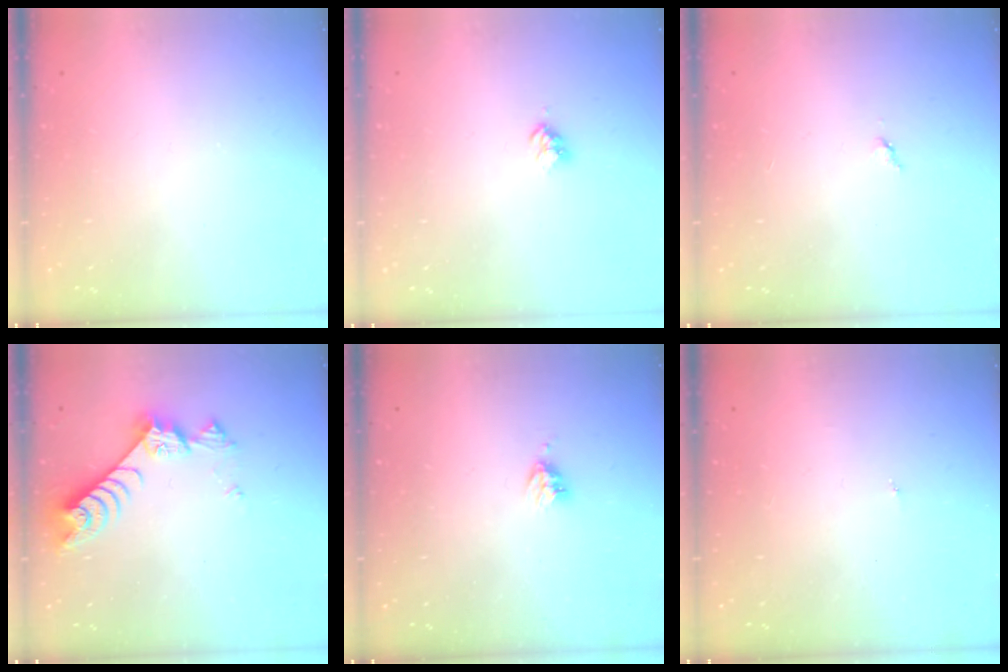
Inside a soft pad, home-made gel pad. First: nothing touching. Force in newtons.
{"total": 3.0, "press": 3.0, "slide": 0.4}
{"total": 3.5, "press": 3.4, "slide": 0.4}
{"total": 7.9, "press": 7.9, "slide": 0.6}
{"total": 4.3, "press": 4.2, "slide": 0.5}
{"total": 3.8, "press": 3.8, "slide": 0.5}